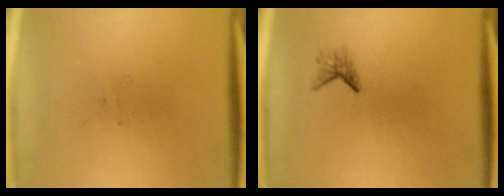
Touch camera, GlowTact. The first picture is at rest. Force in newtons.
{"total": 1.2}